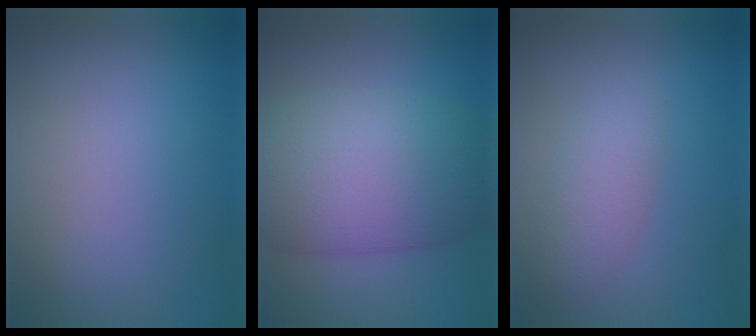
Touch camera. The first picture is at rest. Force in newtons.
{"total": 11.2, "press": 11.2, "slide": 0.6}
{"total": 3.0, "press": 3.0, "slide": 0.2}